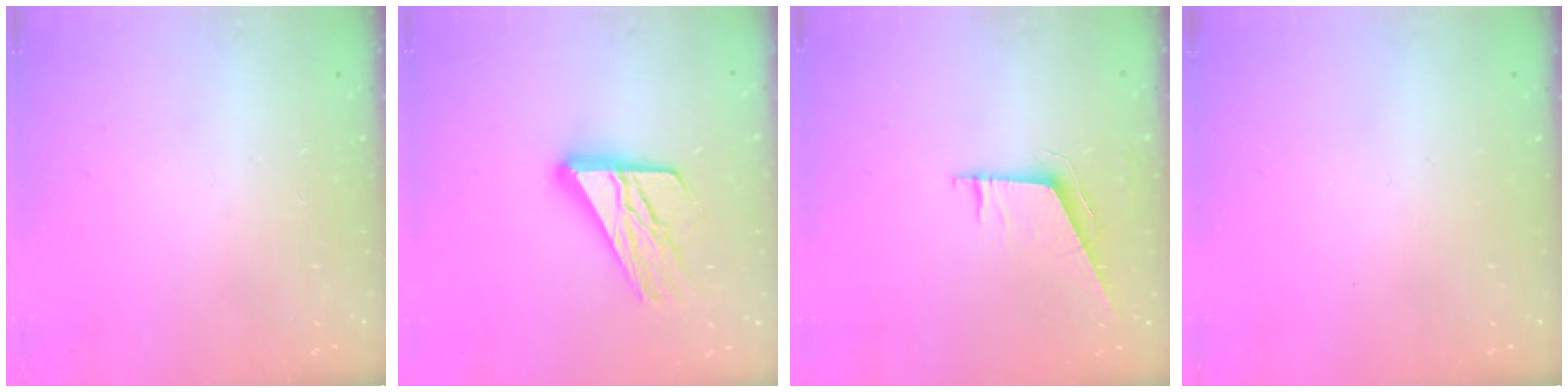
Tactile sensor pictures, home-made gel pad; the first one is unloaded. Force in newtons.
{"total": 16.5, "press": 16.5, "slide": 1.6}
{"total": 6.3, "press": 6.3, "slide": 0.7}
{"total": 0.0}